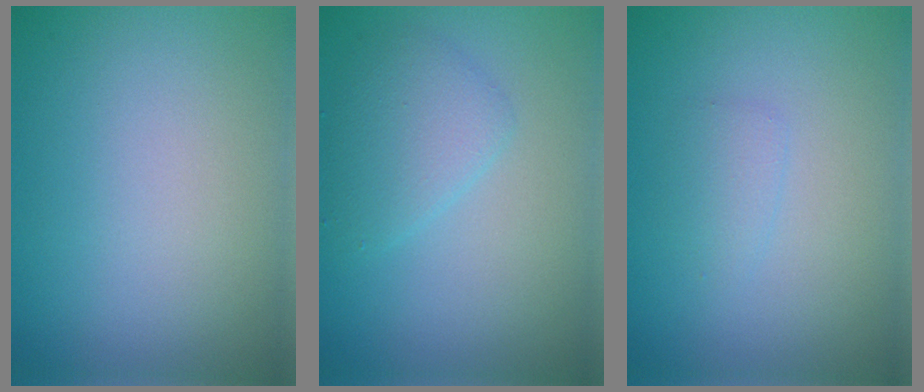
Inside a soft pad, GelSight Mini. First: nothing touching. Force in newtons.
{"total": 2.6, "press": 2.6, "slide": 0.1}
{"total": 1.1, "press": 1.1, "slide": 0.0}